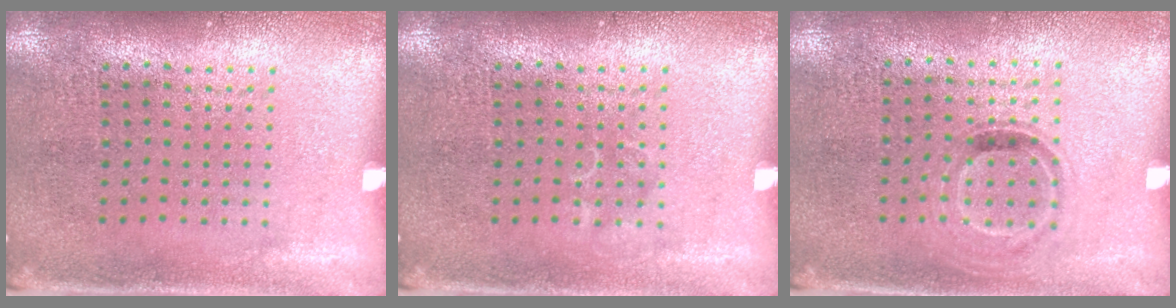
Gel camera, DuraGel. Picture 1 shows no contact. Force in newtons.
{"total": 0.7, "press": 0.7, "slide": 0.2}
{"total": 0.8, "press": 0.7, "slide": 0.4}